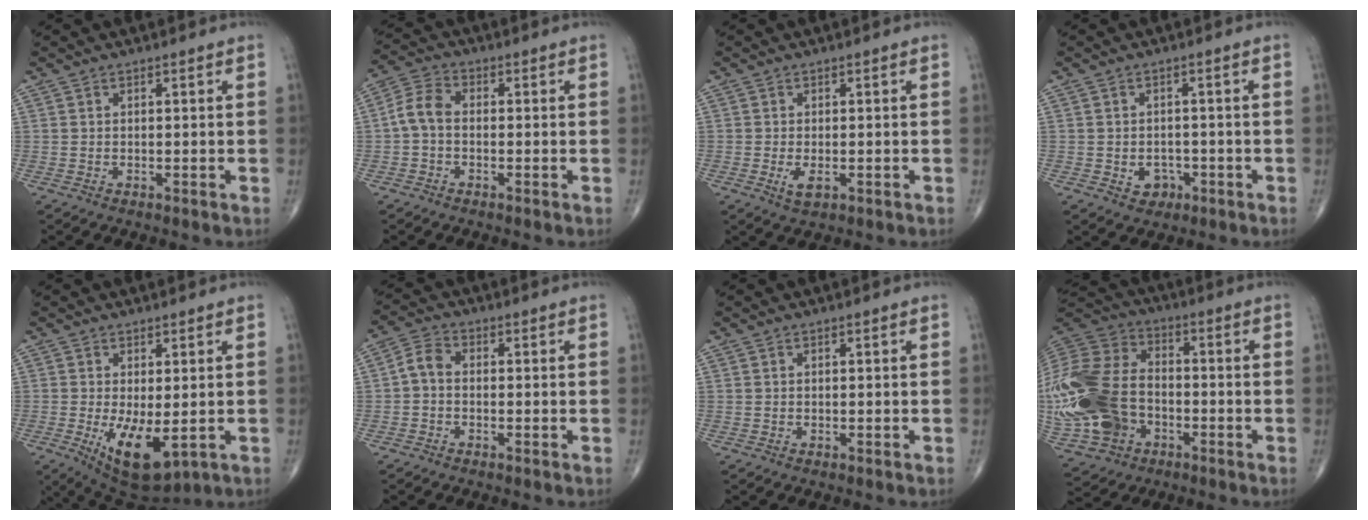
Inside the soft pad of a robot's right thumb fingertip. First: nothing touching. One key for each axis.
{"total": 5.3, "fx": -0.6, "fy": 3.4, "fz": 3.9, "tx": -0.075, "ty": 0.017, "tz": -0.024}
{"total": 2.5, "fx": -0.7, "fy": 1.2, "fz": 2.1, "tx": -0.040, "ty": -0.004, "tz": -0.011}
{"total": 3.1, "fx": -1.2, "fy": 2.7, "fz": 1.2, "tx": 0.005, "ty": 0.008, "tz": -0.013}
{"total": 9.8, "fx": -2.0, "fy": 4.3, "fz": 8.6, "tx": -0.135, "ty": -0.021, "tz": -0.016}
{"total": 3.7, "fx": -0.6, "fy": 2.5, "fz": 2.7, "tx": -0.048, "ty": 0.014, "tz": -0.025}
{"total": 0.0}
{"total": 27.9, "fx": -6.3, "fy": 19.9, "fz": 18.6, "tx": -0.465, "ty": 0.026, "tz": -0.113}